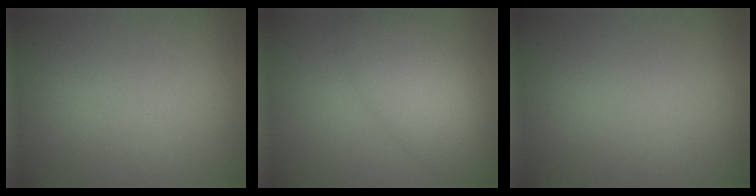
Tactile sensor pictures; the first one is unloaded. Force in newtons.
{"total": 5.9, "press": 5.9, "slide": 0.1}
{"total": 0.0}